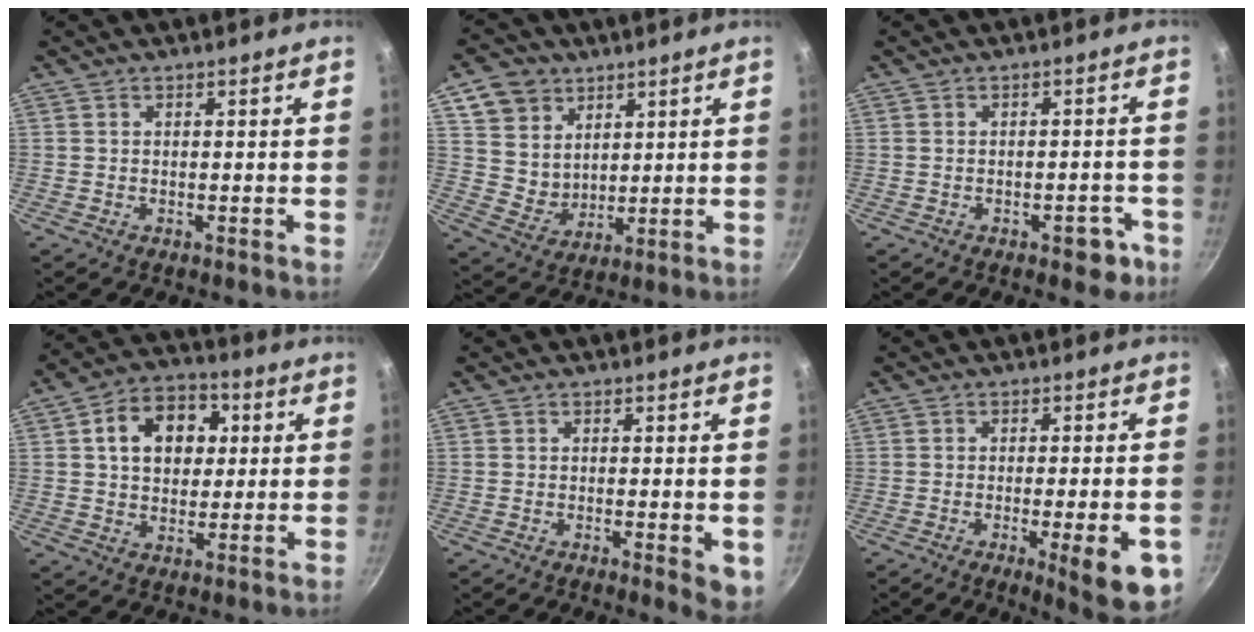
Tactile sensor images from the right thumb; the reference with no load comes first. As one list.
[{"total": 10.3, "force": [5.2, 8.2, 3.4], "torque": [-0.033, -0.018, 0.107]}, {"total": 4.5, "force": [-2.2, 2.4, 3.1], "torque": [-0.019, 0.023, -0.018]}, {"total": 12.7, "force": [3.0, 9.5, 7.9], "torque": [-0.092, 0.014, 0.037]}, {"total": 4.6, "force": [-0.8, 1.5, 4.2], "torque": [-0.049, -0.010, -0.010]}, {"total": 11.1, "force": [-3.7, 2.2, 10.2], "torque": [-0.118, 0.004, -0.045]}]